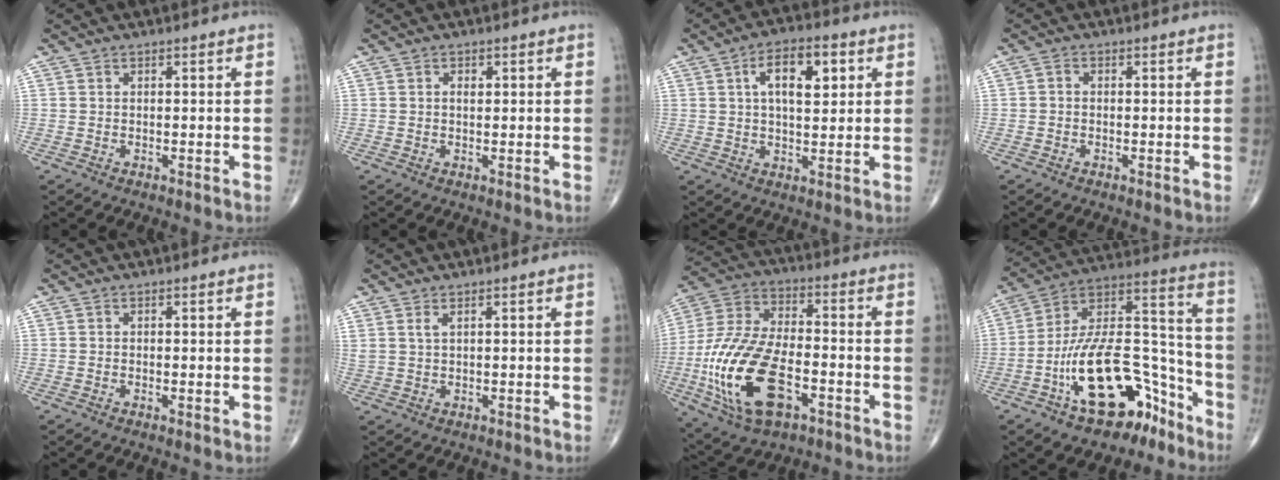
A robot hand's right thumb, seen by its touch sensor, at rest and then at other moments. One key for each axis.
{"total": 1.3, "fx": 0.3, "fy": 0.8, "fz": 1.0, "tx": -0.012, "ty": 0.001, "tz": 0.003}
{"total": 9.9, "fx": 3.0, "fy": 4.8, "fz": 8.1, "tx": -0.106, "ty": 0.002, "tz": 0.043}
{"total": 1.5, "fx": -0.4, "fy": 1.0, "fz": 1.0, "tx": -0.015, "ty": 0.005, "tz": -0.014}
{"total": 0.7, "fx": -0.1, "fy": 0.2, "fz": 0.7, "tx": -0.016, "ty": -0.004, "tz": -0.004}
{"total": 1.7, "fx": 0.9, "fy": 0.5, "fz": 1.3, "tx": -0.032, "ty": 0.002, "tz": 0.025}
{"total": 21.9, "fx": -6.9, "fy": 11.1, "fz": 17.6, "tx": -0.368, "ty": 0.018, "tz": -0.118}
{"total": 22.0, "fx": -11.4, "fy": 10.9, "fz": 15.3, "tx": -0.222, "ty": 0.112, "tz": -0.185}